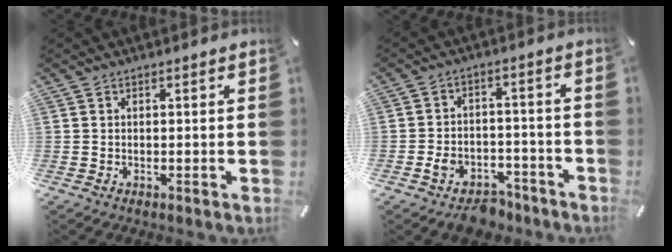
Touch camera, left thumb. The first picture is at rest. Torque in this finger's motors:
{"motor_torque": [0.76, 1.68, 0.59, 0.83, 0.01]}